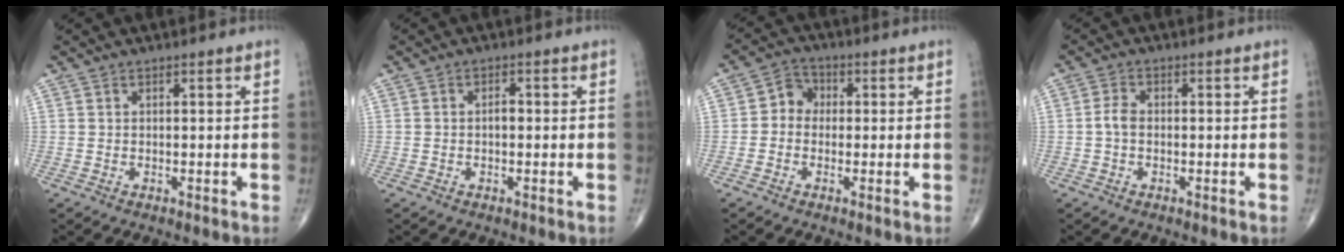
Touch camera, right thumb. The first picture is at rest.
{"total": 1.6, "force": [-0.2, 0.9, 1.2], "torque": [-0.015, 0.004, -0.007]}
{"total": 4.6, "force": [-0.3, 4.0, 2.3], "torque": [-0.018, 0.018, -0.019]}
{"total": 2.5, "force": [-0.4, 1.6, 1.8], "torque": [-0.035, 0.007, -0.015]}